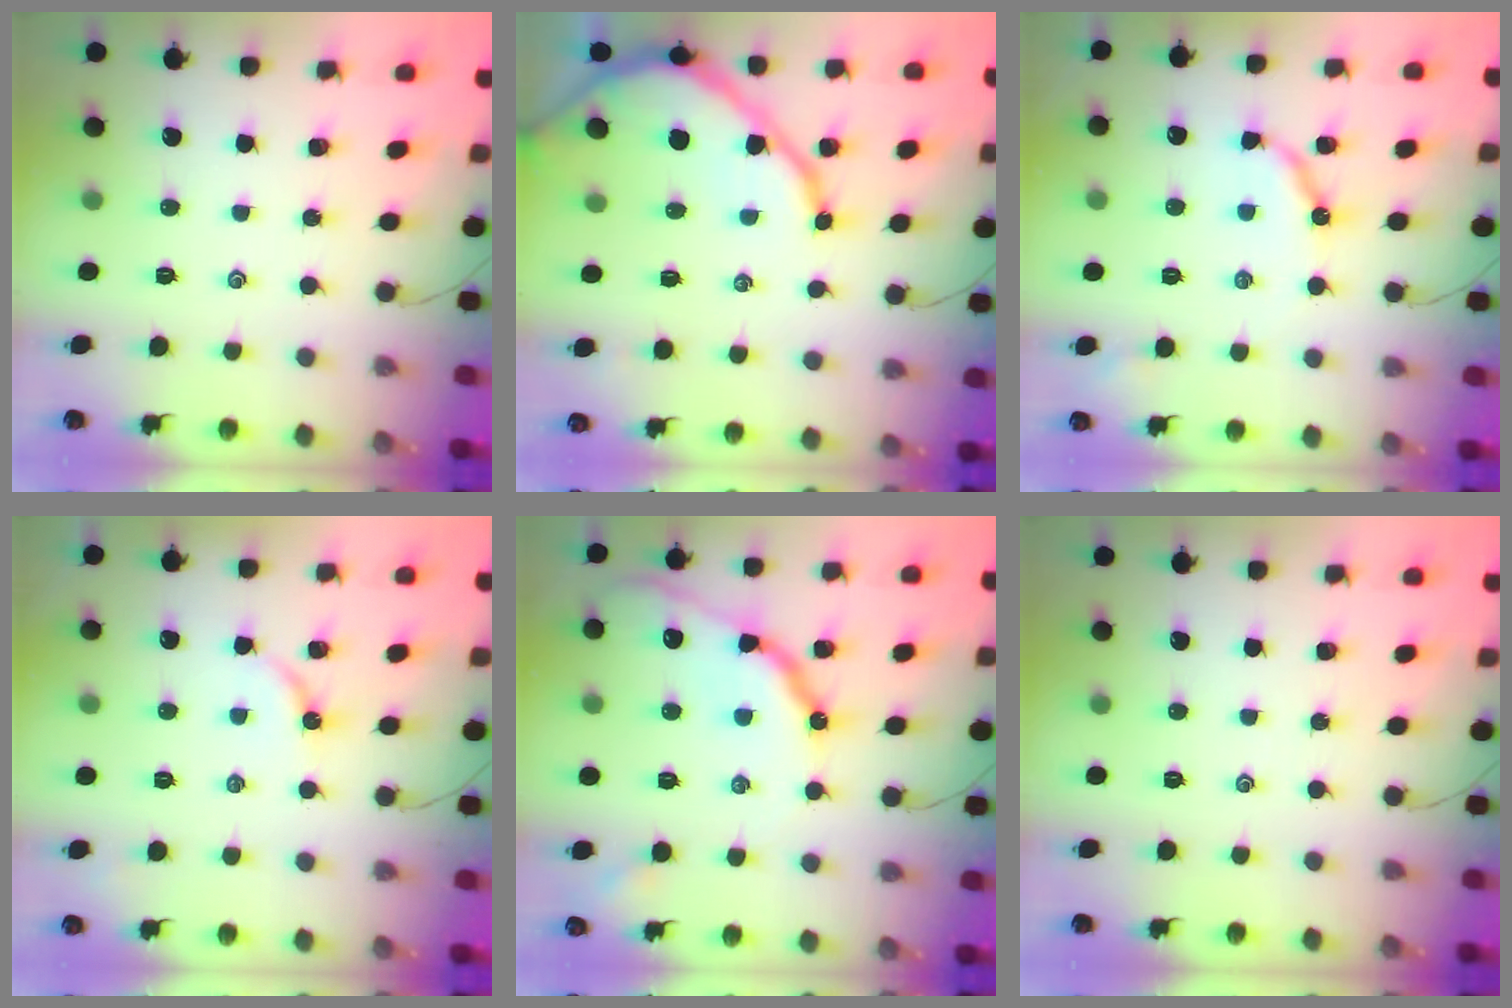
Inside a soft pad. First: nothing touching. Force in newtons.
{"total": 11.7, "press": 11.6, "slide": 1.4}
{"total": 8.6, "press": 8.6, "slide": 0.6}
{"total": 4.2, "press": 4.1, "slide": 0.6}
{"total": 13.1, "press": 13.0, "slide": 1.4}
{"total": 0.0}